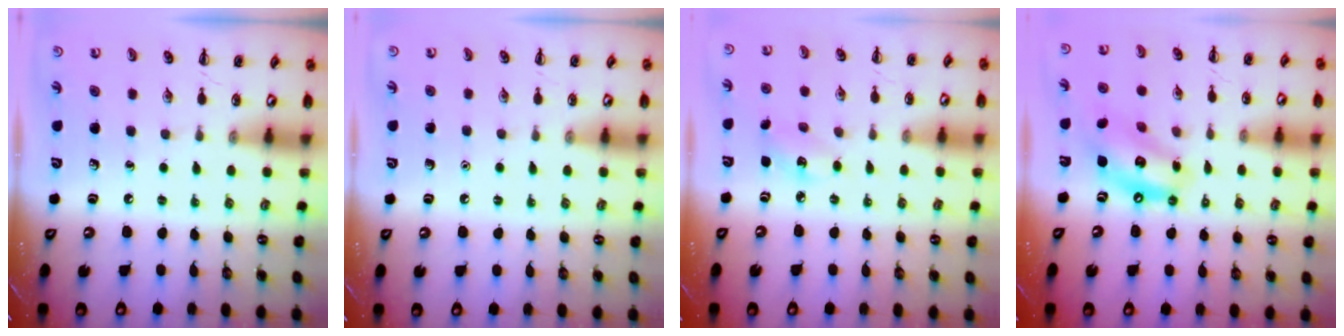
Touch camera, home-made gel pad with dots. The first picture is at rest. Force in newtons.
{"total": 1.5, "press": 1.5, "slide": 0.1}
{"total": 3.7, "press": 3.6, "slide": 0.7}
{"total": 13.3, "press": 12.8, "slide": 3.4}